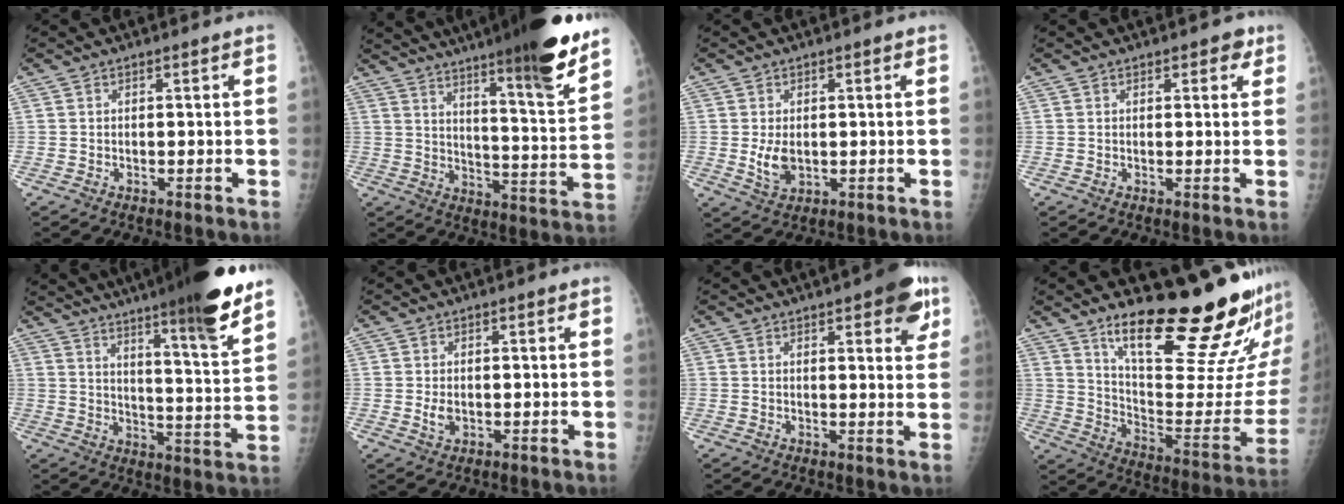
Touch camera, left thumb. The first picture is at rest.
{"total": 23.7, "force": [17.2, 2.4, 16.1], "torque": [-0.221, -0.084, 0.251]}
{"total": 4.4, "force": [-0.1, 2.9, 3.4], "torque": [-0.054, -0.009, 0.006]}
{"total": 2.4, "force": [1.4, 1.4, 1.3], "torque": [0.004, -0.003, 0.014]}
{"total": 22.6, "force": [16.4, 2.1, 15.4], "torque": [-0.209, -0.074, 0.236]}
{"total": 2.3, "force": [0.0, 1.5, 1.7], "torque": [-0.026, -0.004, 0.003]}
{"total": 8.8, "force": [4.7, 3.1, 6.8], "torque": [-0.057, -0.014, 0.052]}
{"total": 25.5, "force": [18.7, 4.5, 16.7], "torque": [-0.214, -0.136, 0.282]}